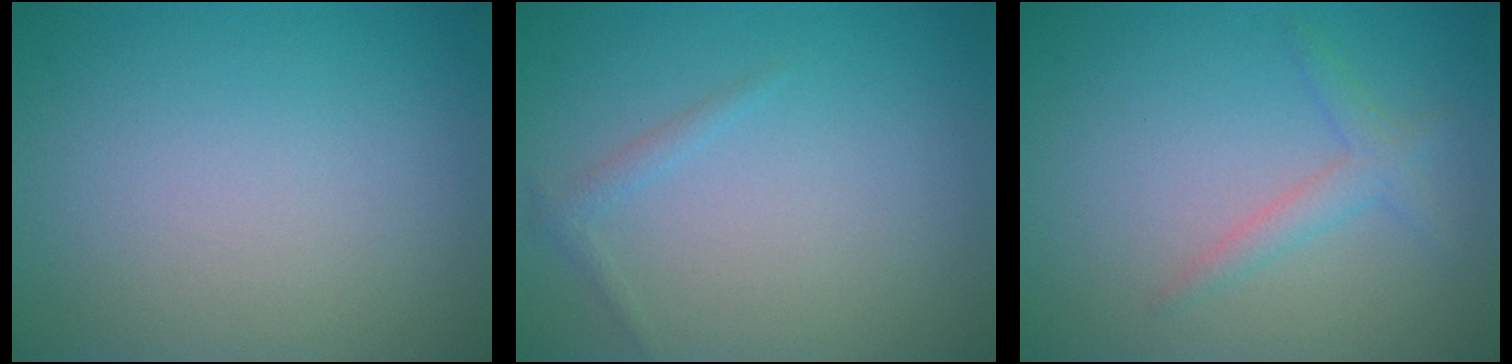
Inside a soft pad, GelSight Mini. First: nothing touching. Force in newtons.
{"total": 0.9, "press": 0.9, "slide": 0.1}
{"total": 1.8, "press": 1.8, "slide": 0.1}